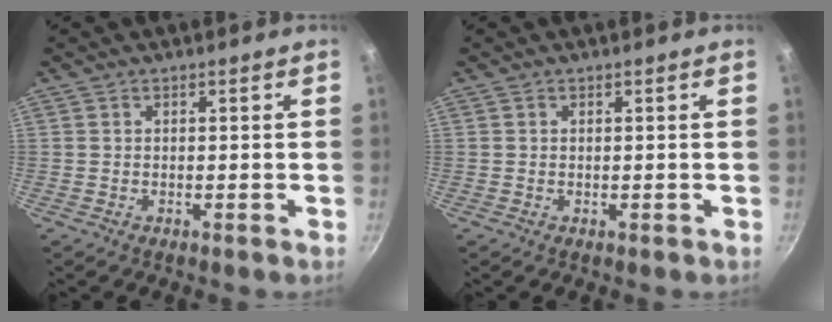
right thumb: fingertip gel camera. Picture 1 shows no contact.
{"total": 0.0}